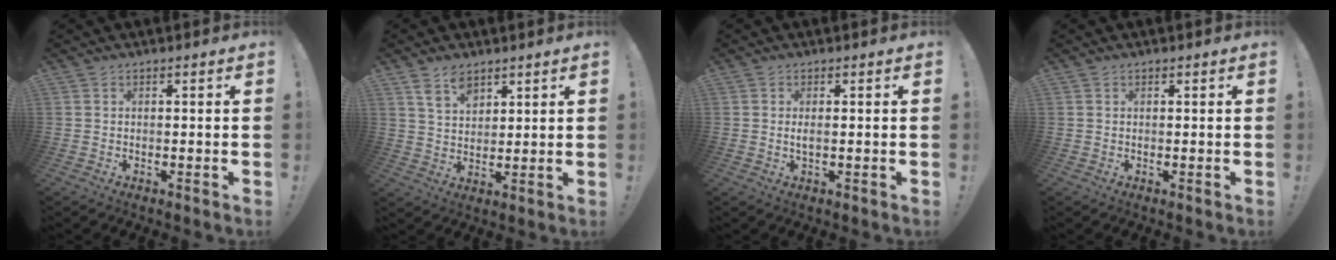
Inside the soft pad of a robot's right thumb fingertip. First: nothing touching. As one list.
[{"total": 7.3, "force": [4.9, 4.1, 3.5], "torque": [-0.057, -0.024, 0.092]}, {"total": 1.6, "force": [0.0, 0.3, 1.6], "torque": [-0.027, 0.000, -0.001]}, {"total": 0.0}]